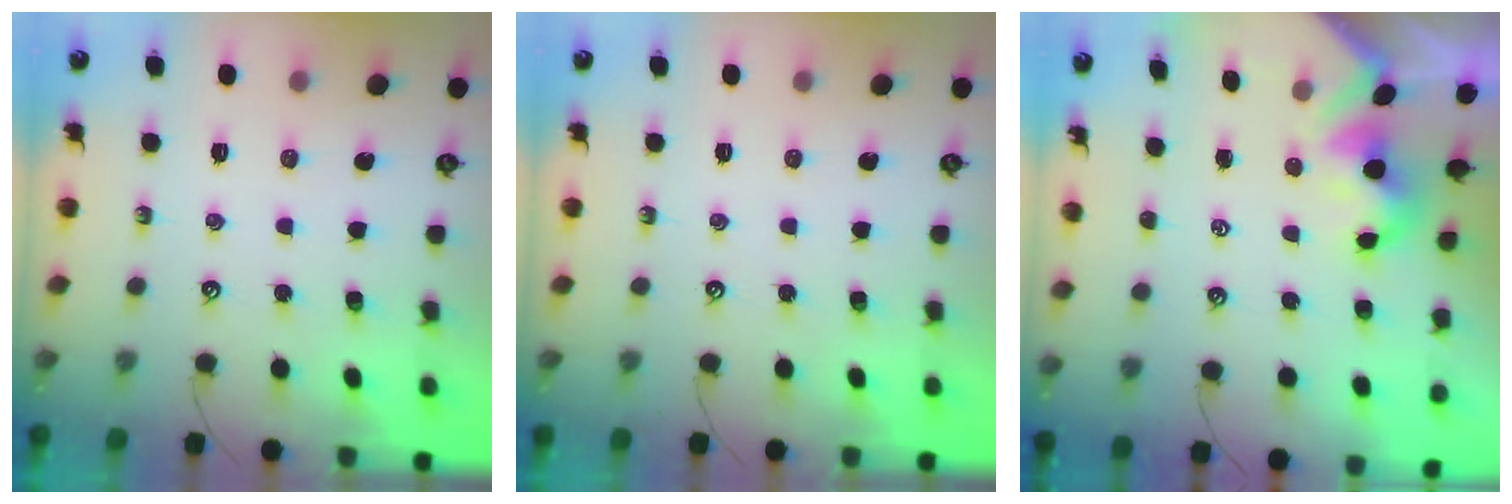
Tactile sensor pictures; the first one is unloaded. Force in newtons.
{"total": 0.0}
{"total": 2.2, "press": 2.1, "slide": 0.6}